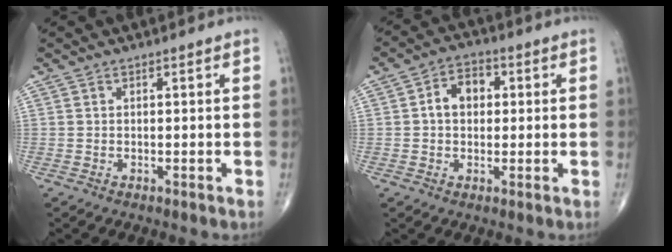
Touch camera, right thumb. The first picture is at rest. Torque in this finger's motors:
{"motor_torque": [0.59, 1.41, 0.26, -0.06, 0.02]}